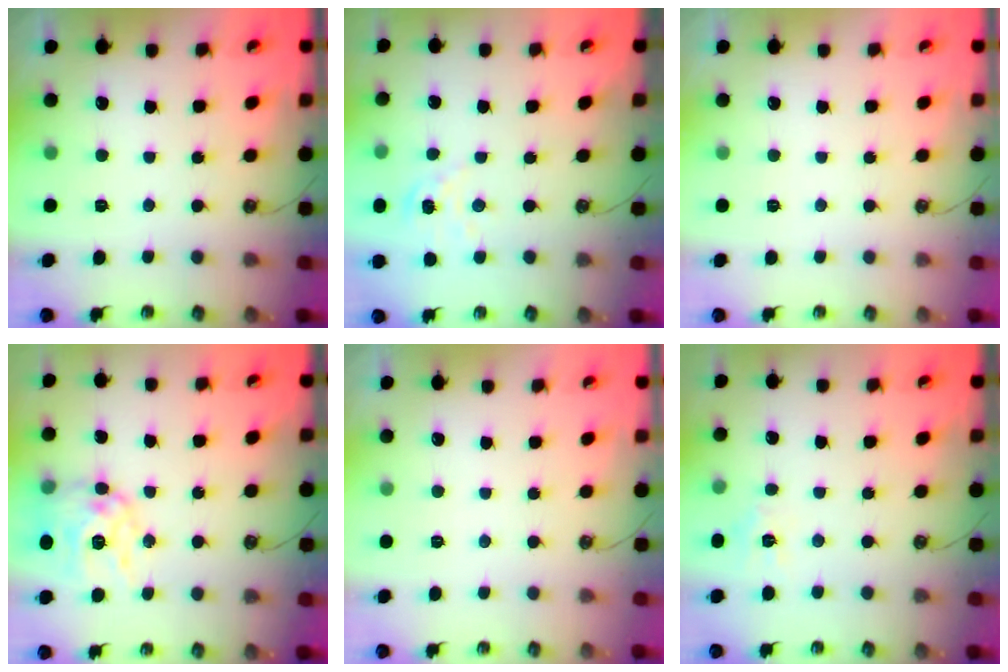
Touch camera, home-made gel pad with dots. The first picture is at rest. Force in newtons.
{"total": 2.9, "press": 2.9, "slide": 0.3}
{"total": 0.0}
{"total": 13.4, "press": 13.4, "slide": 1.3}
{"total": 0.0}
{"total": 6.3, "press": 6.3, "slide": 0.8}